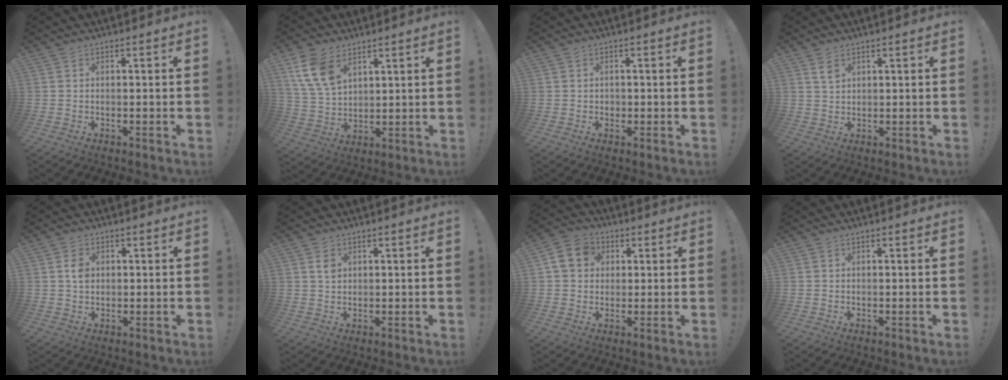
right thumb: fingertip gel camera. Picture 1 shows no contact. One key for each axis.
{"total": 11.6, "fx": 6.6, "fy": 7.2, "fz": 6.3, "tx": -0.128, "ty": -0.022, "tz": 0.131}
{"total": 1.2, "fx": -0.2, "fy": 1.1, "fz": 0.4, "tx": -0.001, "ty": 0.001, "tz": -0.006}
{"total": 3.4, "fx": 2.1, "fy": 2.1, "fz": 1.7, "tx": -0.018, "ty": -0.012, "tz": 0.037}
{"total": 3.9, "fx": 0.6, "fy": 3.1, "fz": 2.3, "tx": -0.028, "ty": -0.001, "tz": 0.009}
{"total": 2.7, "fx": 1.2, "fy": 2.1, "fz": 1.3, "tx": -0.011, "ty": -0.004, "tz": 0.019}
{"total": 9.8, "fx": 2.5, "fy": 8.4, "fz": 4.4, "tx": -0.068, "ty": 0.009, "tz": 0.055}
{"total": 0.0}